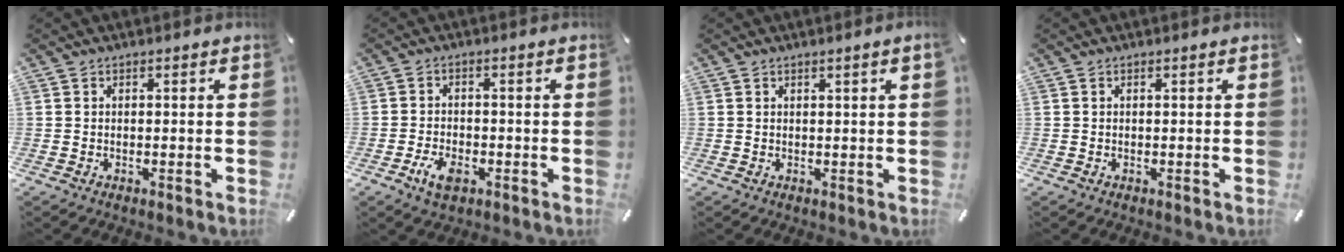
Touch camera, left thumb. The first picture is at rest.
{"total": 4.6, "force": [-2.4, 2.7, 3.0], "torque": [-0.068, 0.005, -0.046]}
{"total": 1.0, "force": [0.5, -0.1, 0.9], "torque": [-0.016, -0.002, 0.008]}
{"total": 0.0}